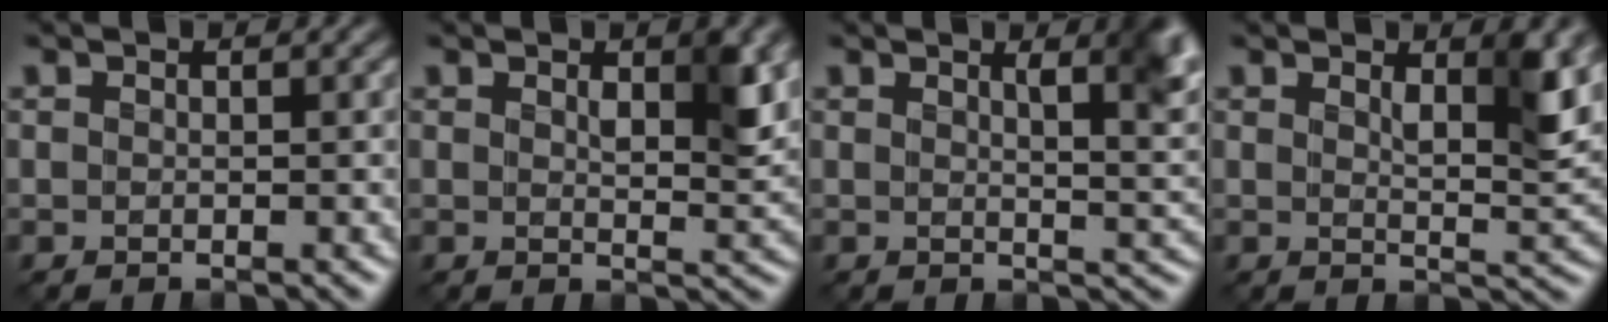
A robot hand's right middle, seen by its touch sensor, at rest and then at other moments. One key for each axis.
{"total": 3.4, "fx": 1.2, "fy": 1.2, "fz": 3.0, "tx": -0.044, "ty": -0.006, "tz": 0.020}
{"total": 4.9, "fx": 2.2, "fy": 1.5, "fz": 4.1, "tx": -0.036, "ty": 0.000, "tz": 0.028}
{"total": 4.1, "fx": 1.6, "fy": 1.2, "fz": 3.6, "tx": -0.052, "ty": -0.007, "tz": 0.025}